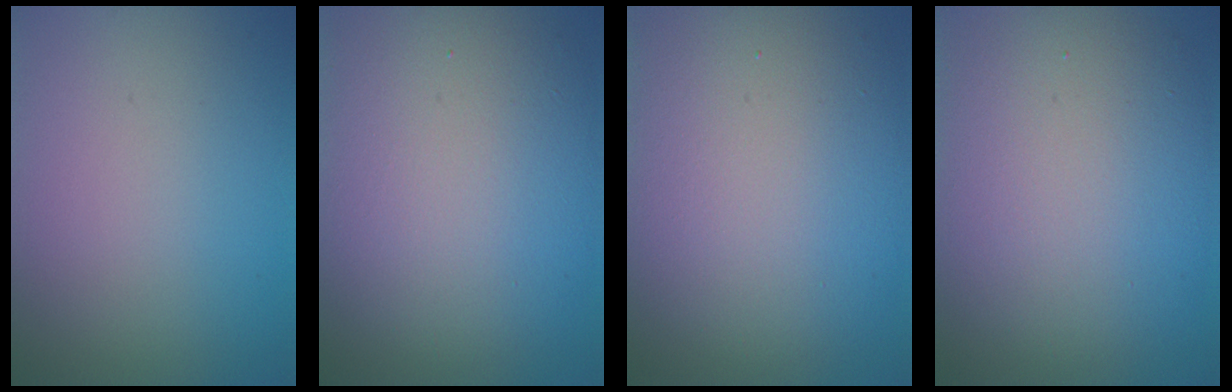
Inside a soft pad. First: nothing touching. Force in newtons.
{"total": 13.4, "press": 13.3, "slide": 0.8}
{"total": 14.4, "press": 14.4, "slide": 0.8}
{"total": 12.2, "press": 12.2, "slide": 0.6}